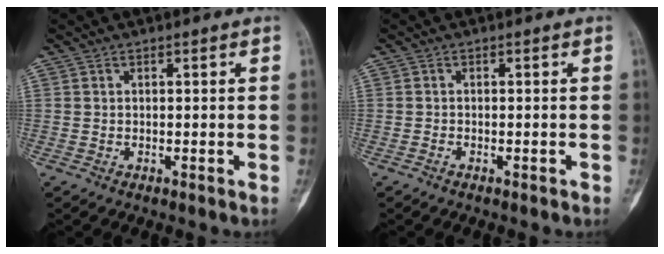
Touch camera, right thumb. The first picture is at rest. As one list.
[{"total": 0.6, "force": [-0.5, 0.3, 0.3], "torque": [-0.008, 0.002, -0.007]}]